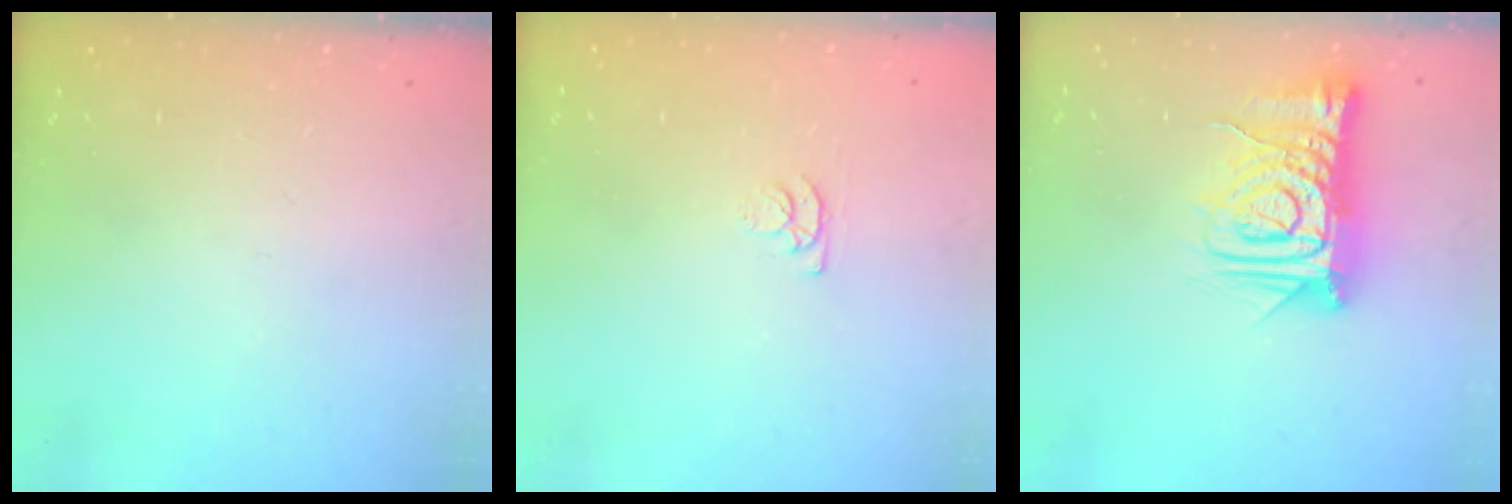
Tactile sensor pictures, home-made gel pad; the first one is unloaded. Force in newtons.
{"total": 4.3, "press": 4.2, "slide": 0.5}
{"total": 13.2, "press": 13.1, "slide": 1.6}